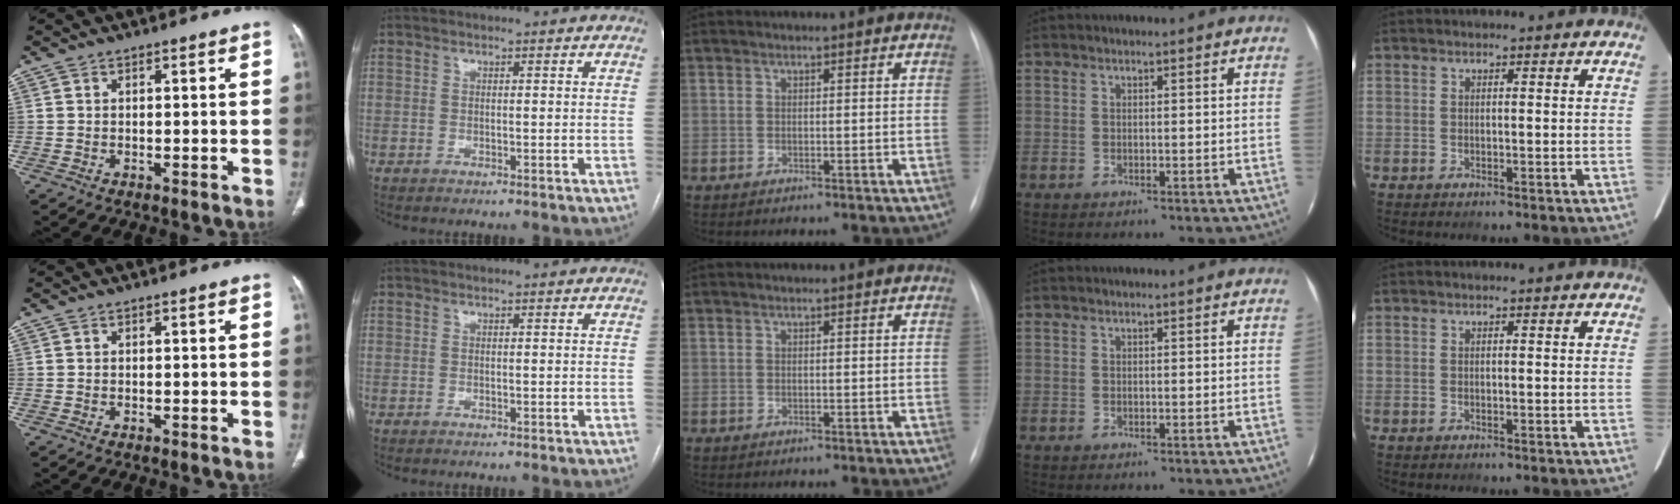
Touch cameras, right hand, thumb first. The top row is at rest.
{}